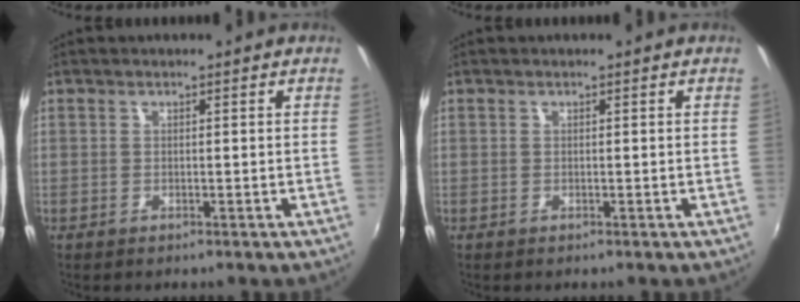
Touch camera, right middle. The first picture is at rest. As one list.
[{"total": 0.0}]